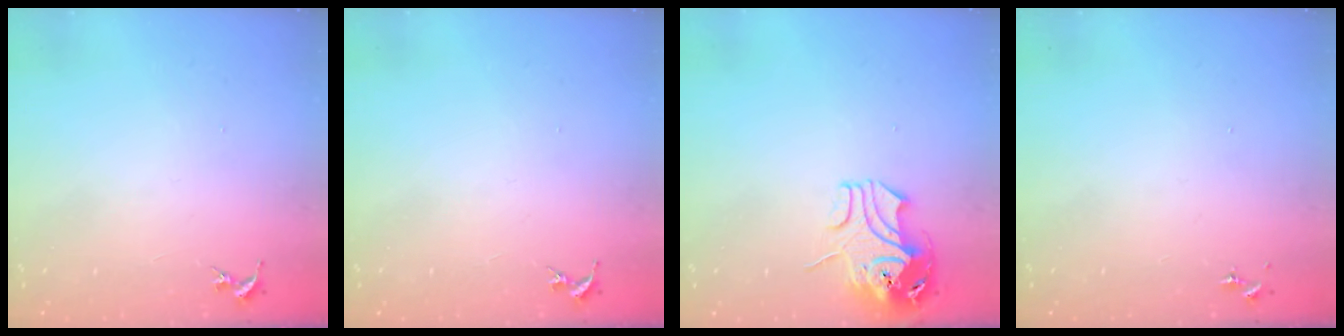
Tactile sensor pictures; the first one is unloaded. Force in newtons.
{"total": 0.0}
{"total": 9.9, "press": 9.8, "slide": 1.4}
{"total": 0.0}